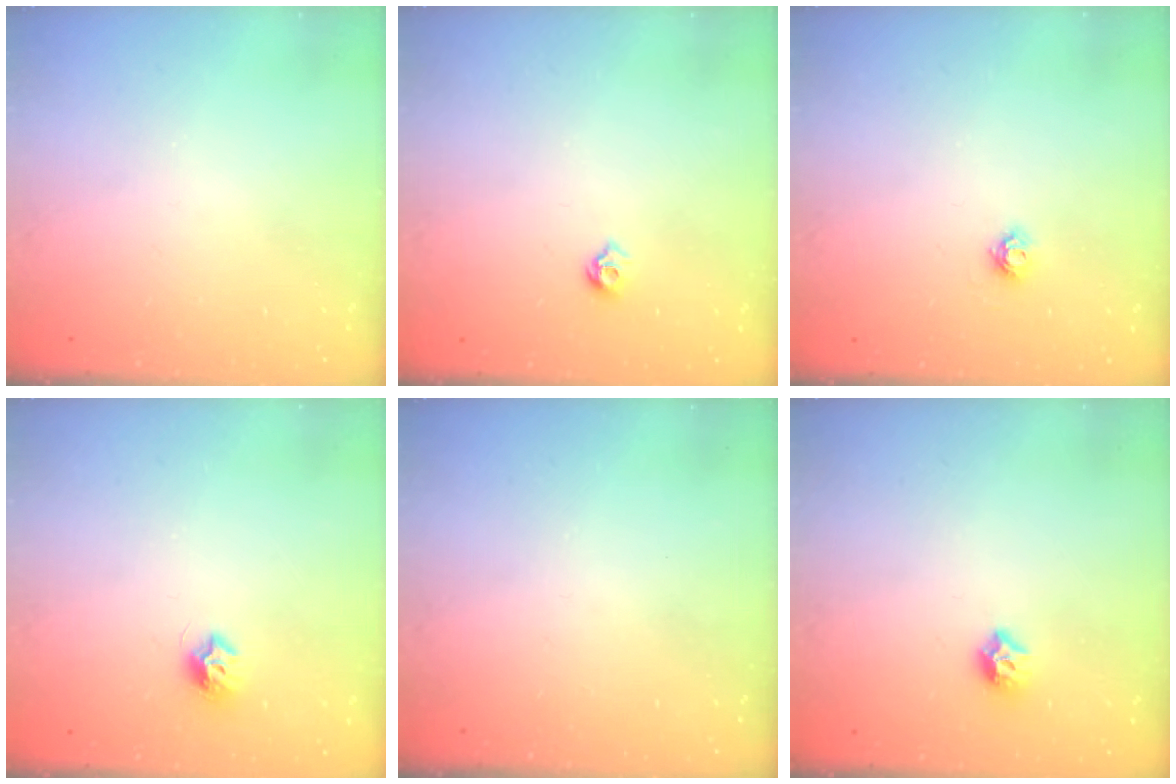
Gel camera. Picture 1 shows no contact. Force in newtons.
{"total": 5.0, "press": 4.9, "slide": 0.8}
{"total": 4.3, "press": 4.3, "slide": 0.6}
{"total": 7.1, "press": 7.0, "slide": 0.3}
{"total": 0.0}
{"total": 7.5, "press": 7.4, "slide": 0.8}